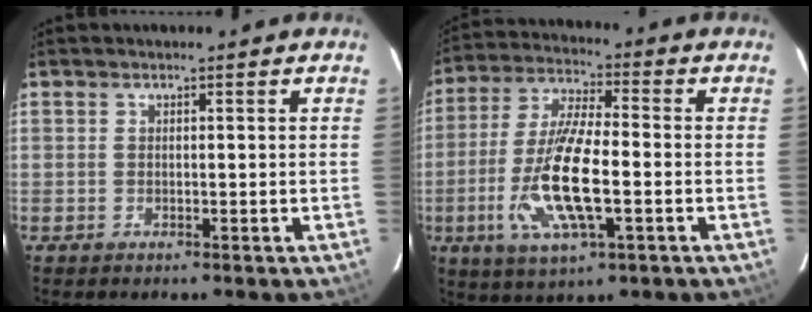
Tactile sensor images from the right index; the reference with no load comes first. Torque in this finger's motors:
{"motor_torque": [0.99, -0.64, 0.91, 0.21]}